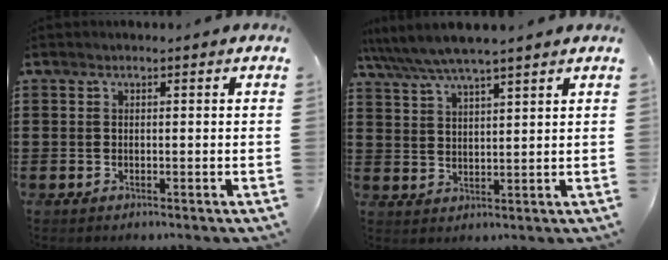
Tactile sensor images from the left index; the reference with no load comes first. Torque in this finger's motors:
{"motor_torque": [2.14, 0.00, 0.40, 0.21]}